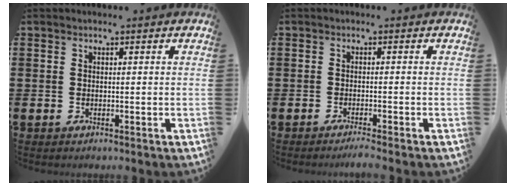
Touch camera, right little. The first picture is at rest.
{"total": 1.0, "force": [-0.9, -0.1, 0.6], "torque": [-0.008, 0.000, -0.017]}